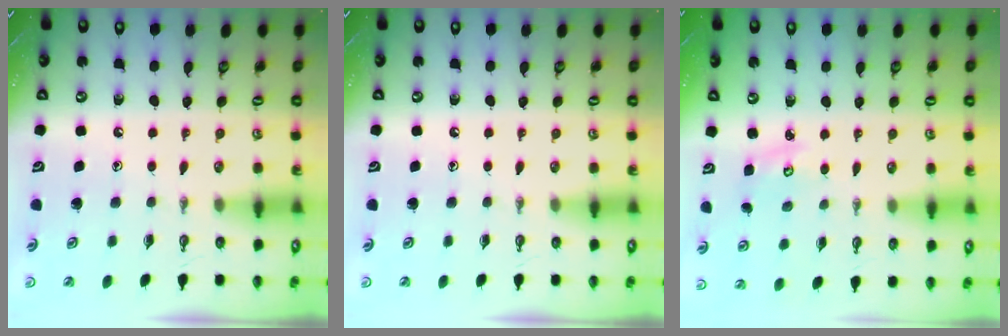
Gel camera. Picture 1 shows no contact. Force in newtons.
{"total": 0.0}
{"total": 2.9, "press": 2.8, "slide": 0.3}